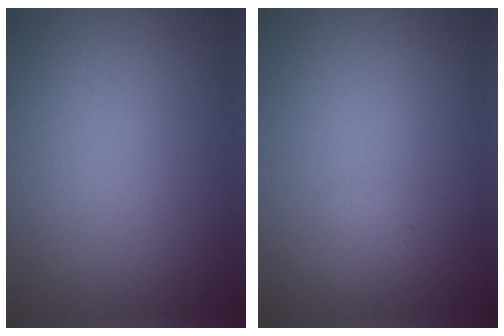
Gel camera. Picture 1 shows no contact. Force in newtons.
{"total": 0.6, "press": 0.6, "slide": 0.0}